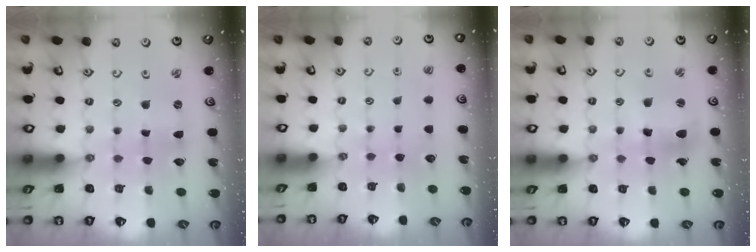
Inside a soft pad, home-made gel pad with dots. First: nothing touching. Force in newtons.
{"total": 0.0}
{"total": 10.7, "press": 10.6, "slide": 1.4}